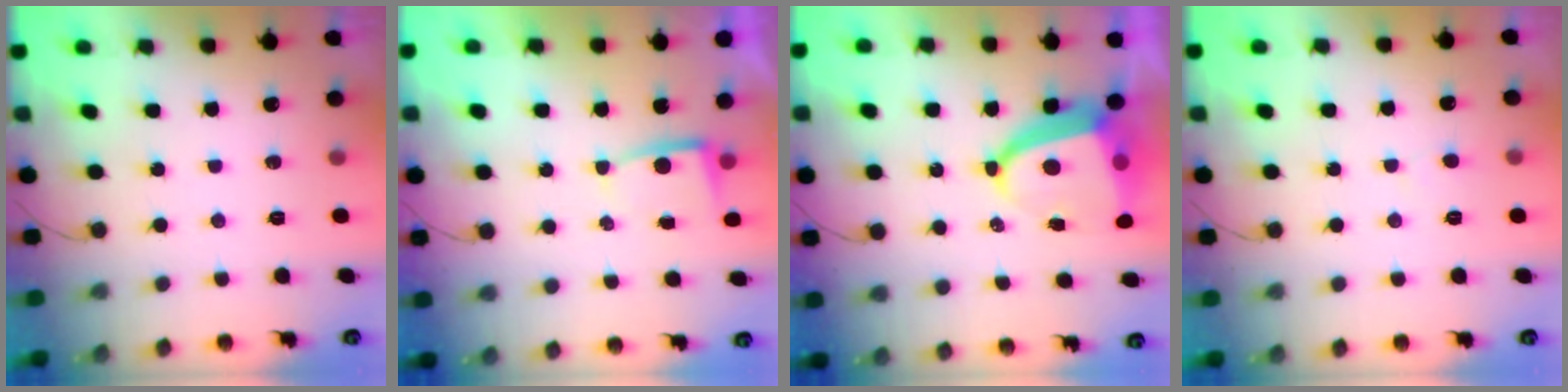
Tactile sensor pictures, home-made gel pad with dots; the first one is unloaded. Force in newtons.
{"total": 2.2, "press": 2.2, "slide": 0.3}
{"total": 9.1, "press": 9.0, "slide": 1.0}
{"total": 2.9, "press": 2.9, "slide": 0.3}